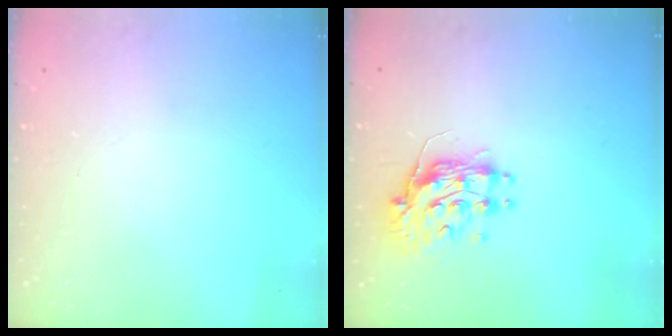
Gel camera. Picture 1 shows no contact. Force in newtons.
{"total": 10.6, "press": 10.6, "slide": 0.7}